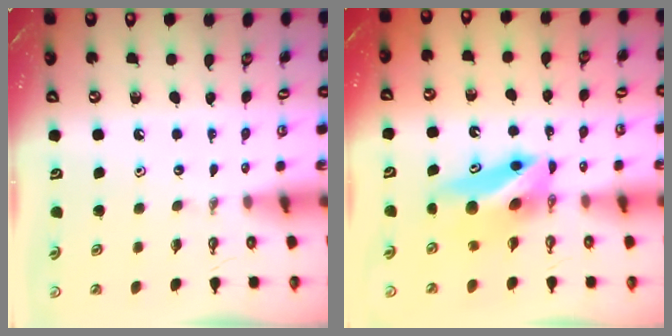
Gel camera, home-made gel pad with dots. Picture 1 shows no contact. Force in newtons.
{"total": 8.1, "press": 7.3, "slide": 3.5}